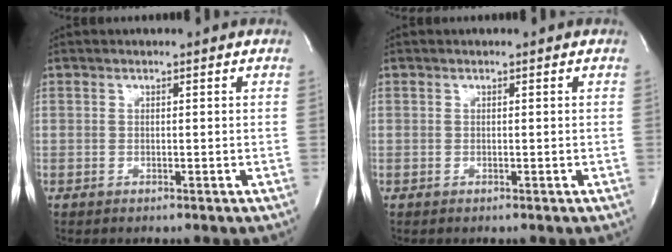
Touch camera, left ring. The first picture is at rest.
{"total": 0.0}